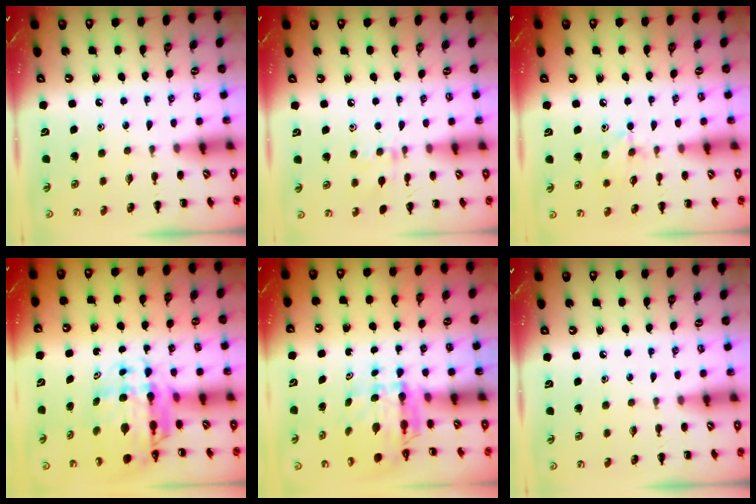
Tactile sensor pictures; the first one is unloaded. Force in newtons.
{"total": 7.3, "press": 7.2, "slide": 1.4}
{"total": 7.5, "press": 7.2, "slide": 2.0}
{"total": 9.5, "press": 9.1, "slide": 2.8}
{"total": 5.6, "press": 5.5, "slide": 0.7}
{"total": 0.0}